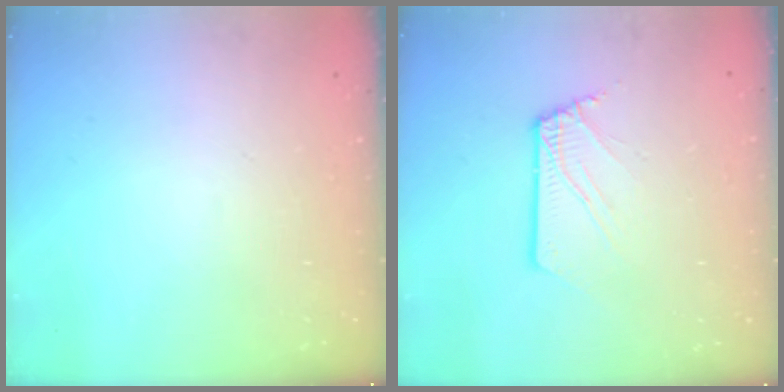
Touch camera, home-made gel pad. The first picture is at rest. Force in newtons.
{"total": 2.3, "press": 2.3, "slide": 0.1}